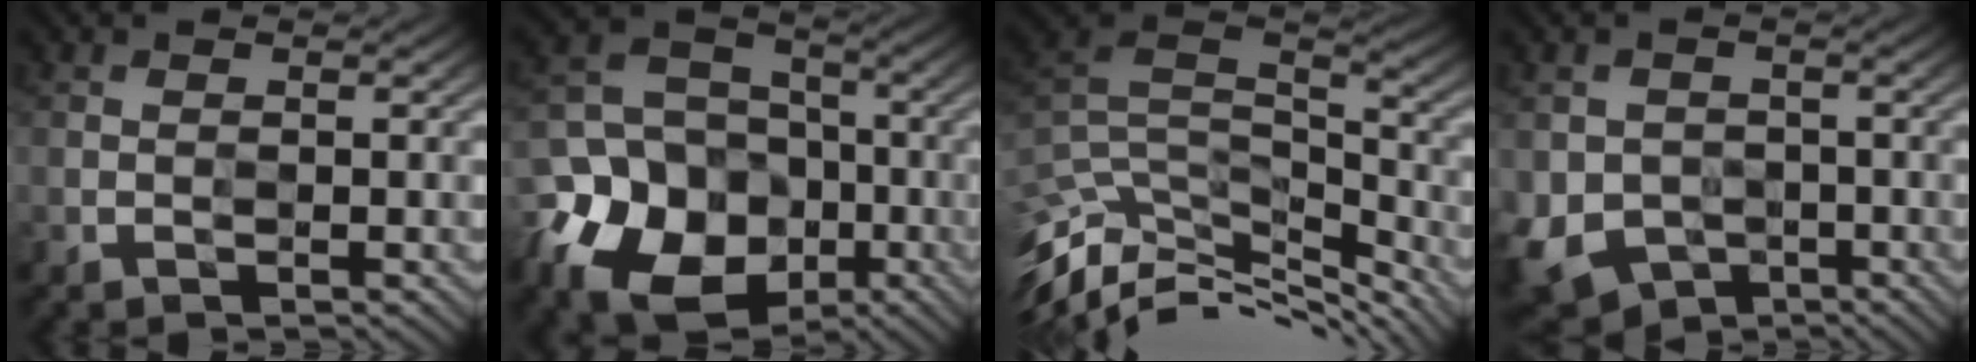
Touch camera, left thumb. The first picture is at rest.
{"total": 15.7, "force": [-6.4, 12.6, 6.9], "torque": [-0.161, -0.030, -0.135]}
{"total": 11.1, "force": [-7.7, 3.9, 7.0], "torque": [-0.176, 0.008, -0.129]}
{"total": 5.8, "force": [-1.8, 5.0, 2.2], "torque": [-0.070, -0.022, -0.030]}